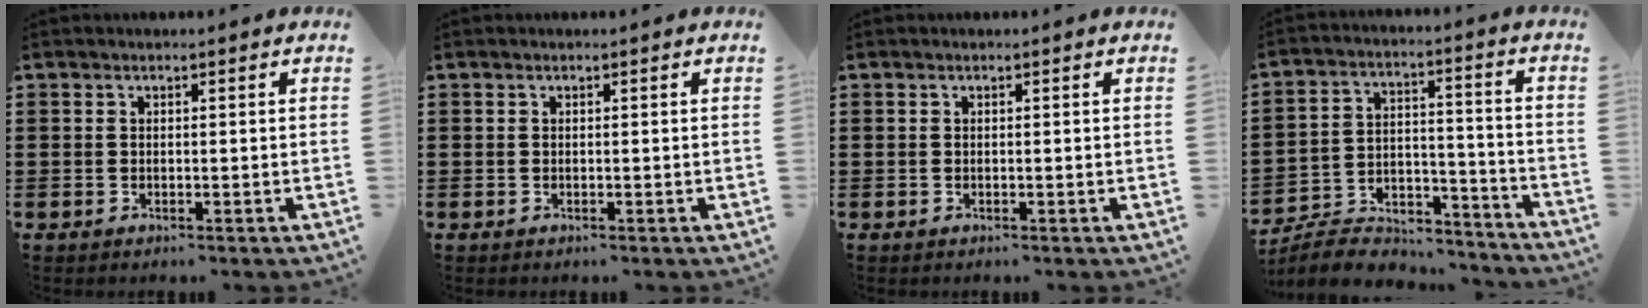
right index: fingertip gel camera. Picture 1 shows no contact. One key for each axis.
{"total": 0.0}
{"total": 0.0}
{"total": 7.0, "fx": -6.5, "fy": 2.0, "fz": 1.7, "tx": -0.041, "ty": 0.012, "tz": -0.130}